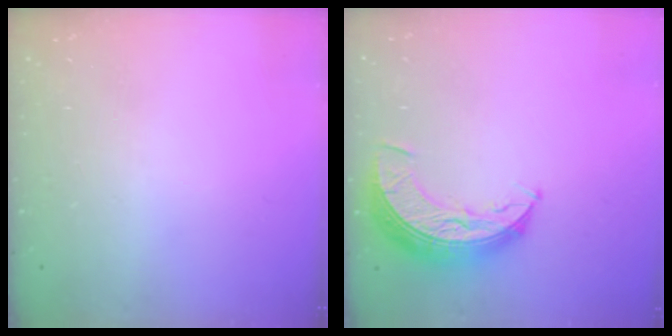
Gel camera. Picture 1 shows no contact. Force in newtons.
{"total": 10.5, "press": 10.5, "slide": 0.5}